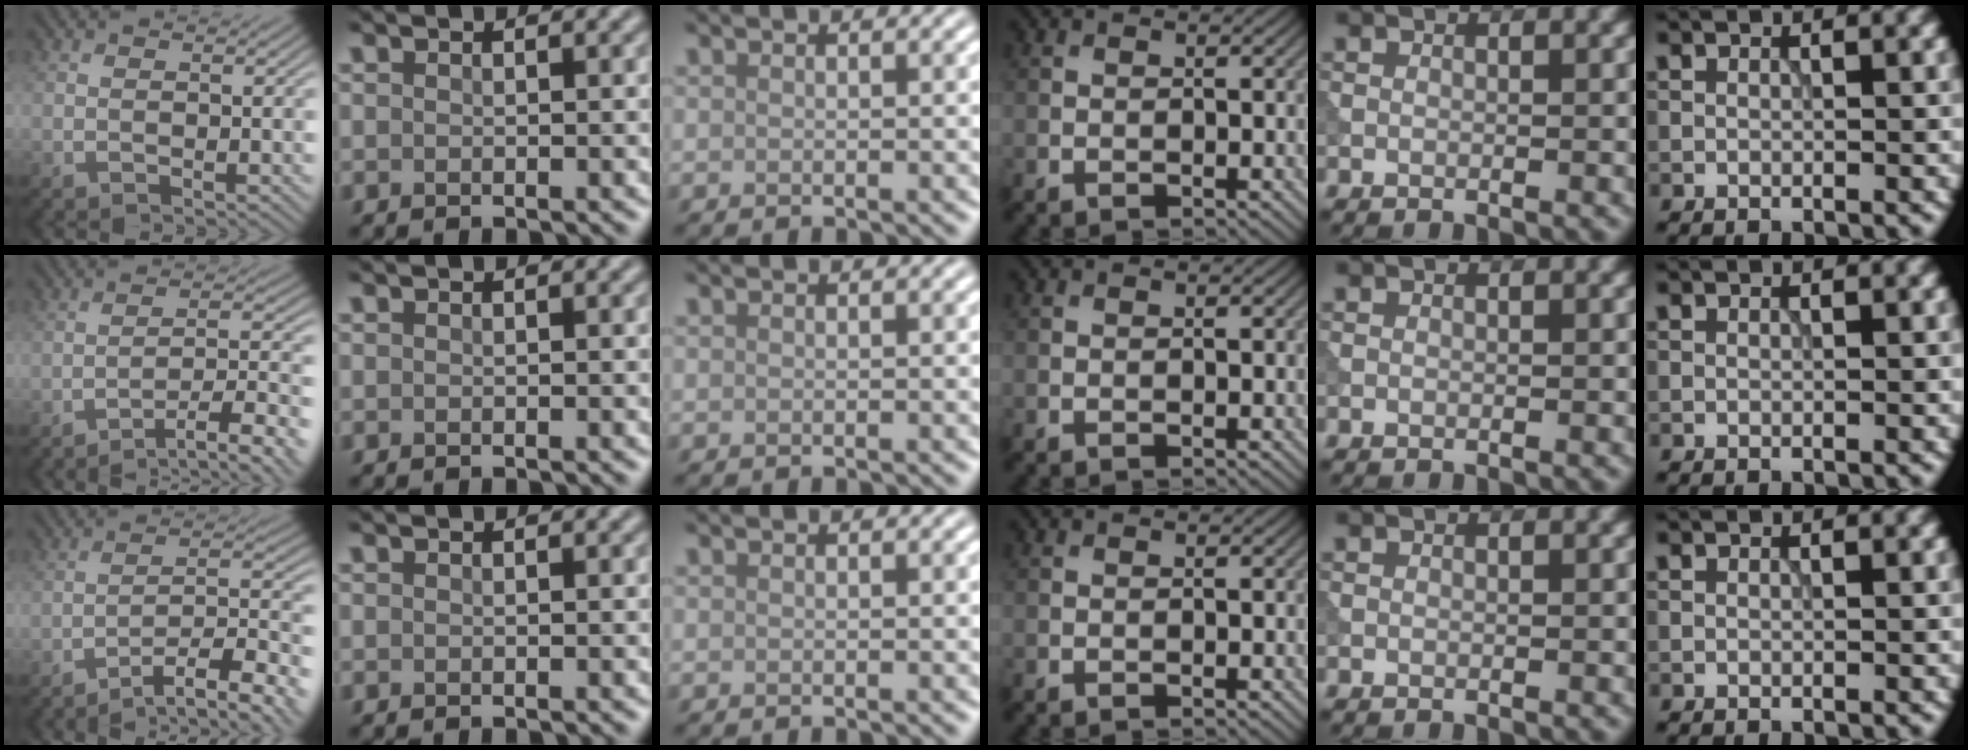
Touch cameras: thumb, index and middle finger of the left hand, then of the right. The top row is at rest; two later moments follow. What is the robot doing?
{"motion": "extract", "object": "tissue"}